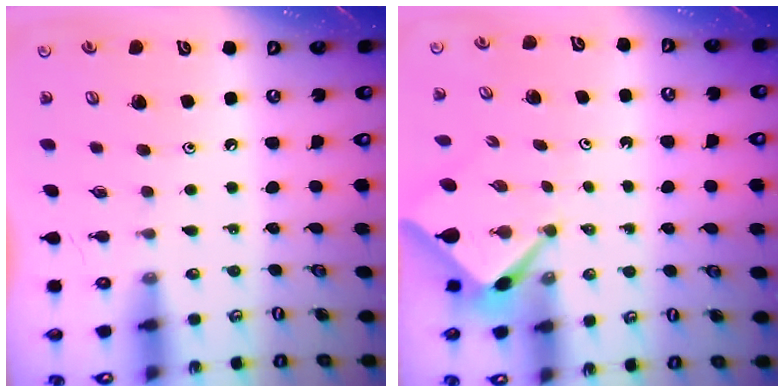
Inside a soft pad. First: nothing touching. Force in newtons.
{"total": 2.7, "press": 2.6, "slide": 0.2}